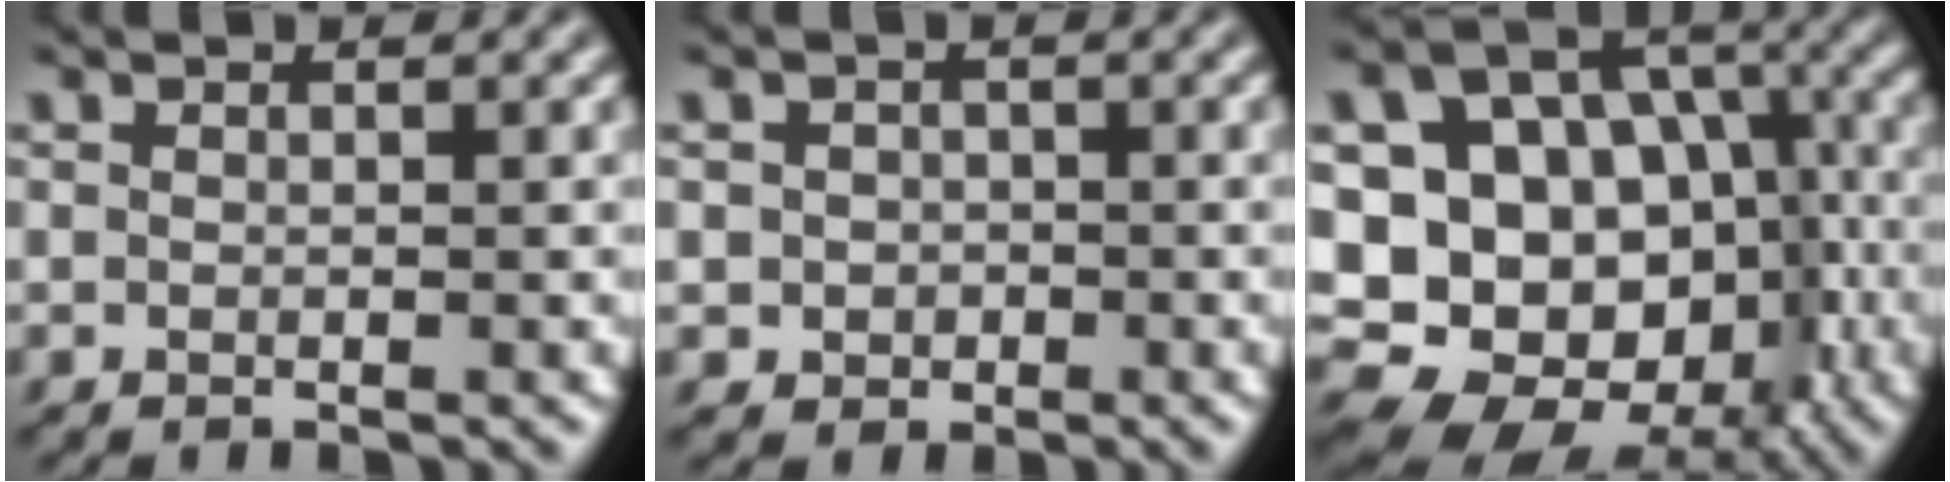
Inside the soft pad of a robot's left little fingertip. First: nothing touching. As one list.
[{"total": 1.7, "force": [-0.3, 1.6, 0.4], "torque": [0.007, -0.003, -0.004]}, {"total": 17.3, "force": [-2.9, 14.1, 9.6], "torque": [-0.176, 0.003, -0.037]}]